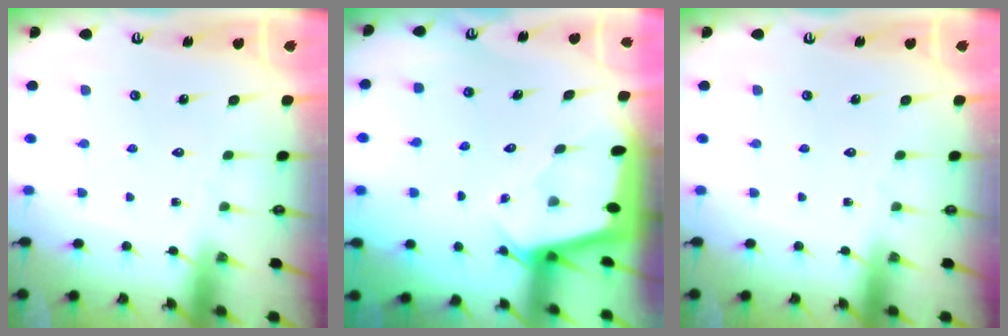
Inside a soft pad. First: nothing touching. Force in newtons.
{"total": 2.3, "press": 2.3, "slide": 0.1}
{"total": 0.0}